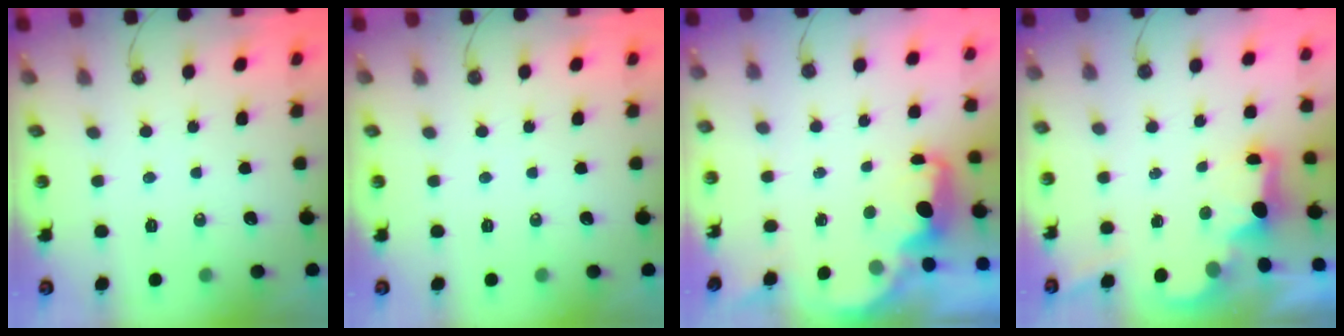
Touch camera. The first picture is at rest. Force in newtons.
{"total": 0.0}
{"total": 2.1, "press": 2.0, "slide": 0.7}
{"total": 2.3, "press": 2.2, "slide": 0.7}